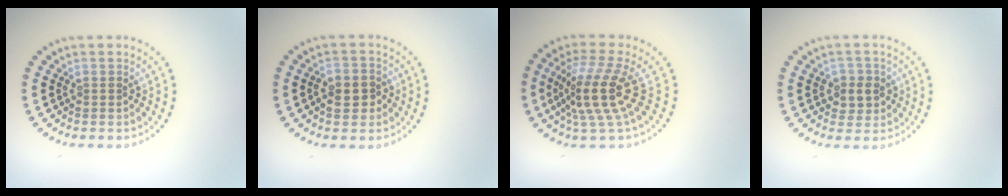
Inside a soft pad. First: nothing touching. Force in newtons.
{"total": 2.8, "press": 2.8, "slide": 0.6}
{"total": 5.0, "press": 3.7, "slide": 3.4}
{"total": 2.2, "press": 2.1, "slide": 0.7}